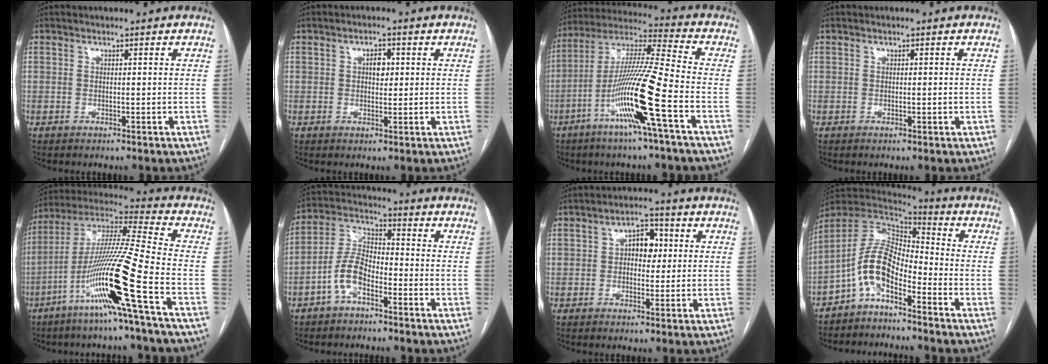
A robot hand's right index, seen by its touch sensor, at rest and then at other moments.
{"total": 2.5, "force": [0.5, 1.5, 2.0], "torque": [-0.030, 0.006, 0.008]}
{"total": 15.9, "force": [-6.1, -1.0, 14.6], "torque": [-0.289, -0.005, -0.119]}
{"total": 0.6, "force": [-0.1, 0.3, 0.6], "torque": [-0.008, -0.001, 0.002]}
{"total": 17.8, "force": [-7.3, -1.9, 16.1], "torque": [-0.317, -0.015, -0.144]}
{"total": 7.3, "force": [-3.6, 3.2, 5.4], "torque": [-0.125, 0.021, -0.074]}
{"total": 5.1, "force": [0.8, 3.0, 4.0], "torque": [-0.060, 0.019, 0.011]}
{"total": 9.2, "force": [-4.6, 3.7, 7.0], "torque": [-0.152, 0.028, -0.095]}